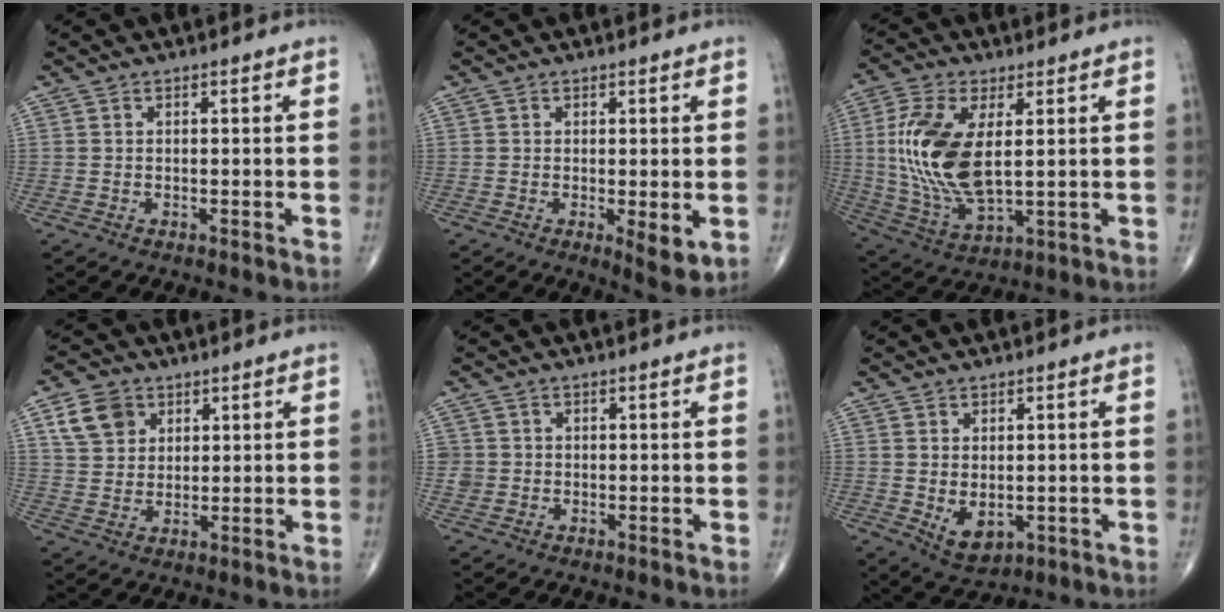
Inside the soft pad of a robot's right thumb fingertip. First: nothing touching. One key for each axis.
{"total": 4.2, "fx": -0.6, "fy": 1.4, "fz": 4.0, "tx": -0.057, "ty": -0.015, "tz": -0.008}
{"total": 16.4, "fx": 2.2, "fy": 7.8, "fz": 14.3, "tx": -0.307, "ty": -0.013, "tz": 0.052}
{"total": 7.5, "fx": 3.4, "fy": 5.9, "fz": 3.3, "tx": -0.038, "ty": -0.007, "tz": 0.065}
{"total": 2.1, "fx": -0.2, "fy": 2.1, "fz": 0.1, "tx": 0.013, "ty": 0.007, "tz": -0.004}
{"total": 5.5, "fx": -0.7, "fy": 3.5, "fz": 4.1, "tx": -0.056, "ty": -0.012, "tz": 0.006}